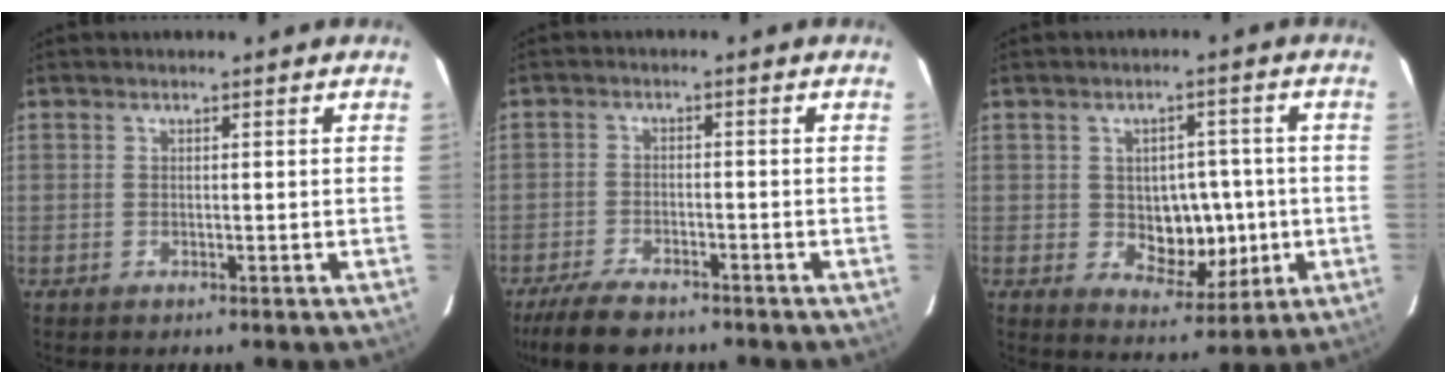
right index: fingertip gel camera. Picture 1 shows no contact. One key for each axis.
{"total": 7.5, "fx": -6.2, "fy": 2.6, "fz": 3.3, "tx": -0.062, "ty": -0.012, "tz": -0.105}
{"total": 8.1, "fx": -0.7, "fy": 5.3, "fz": 6.1, "tx": -0.081, "ty": 0.009, "tz": 0.004}